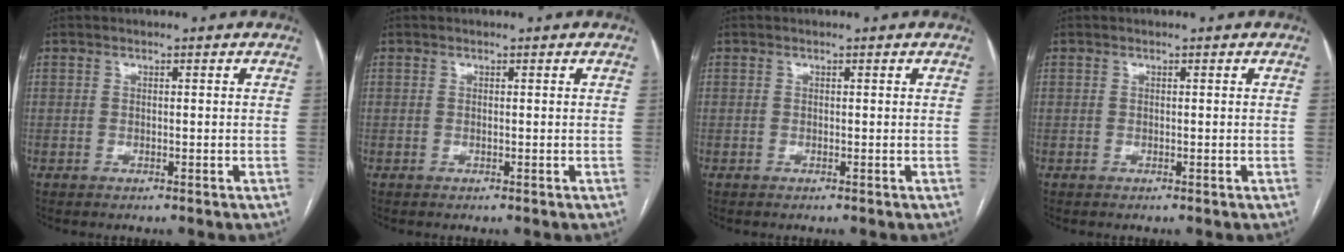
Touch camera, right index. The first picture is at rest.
{"total": 0.0}
{"total": 0.0}
{"total": 0.0}